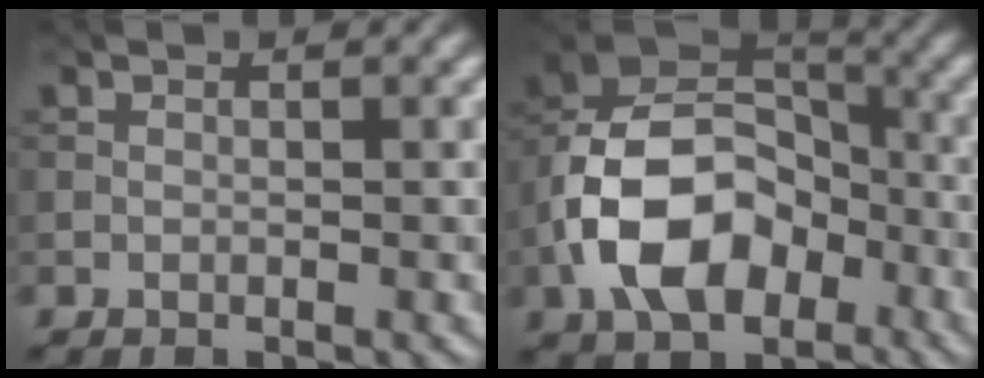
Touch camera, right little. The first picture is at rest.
{"total": 12.1, "force": [-4.0, 8.1, 8.1], "torque": [-0.159, 0.001, -0.081]}